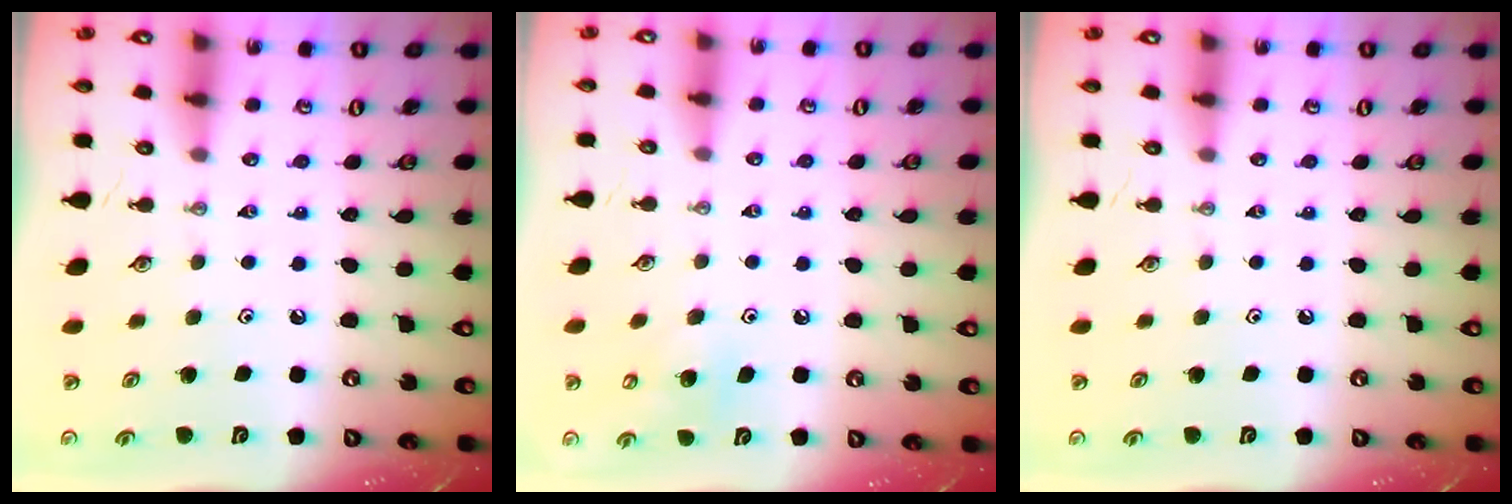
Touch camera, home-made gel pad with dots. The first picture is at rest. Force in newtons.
{"total": 8.3, "press": 8.2, "slide": 0.7}
{"total": 0.0}